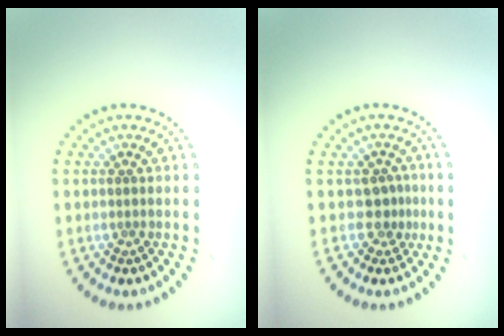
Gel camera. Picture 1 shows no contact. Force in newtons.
{"total": 1.9, "press": 1.3, "slide": 1.3}